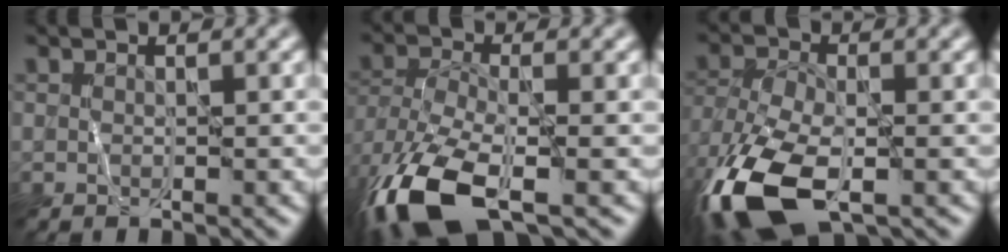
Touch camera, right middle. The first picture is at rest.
{"total": 9.7, "force": [-5.6, 3.8, 7.0], "torque": [-0.163, -0.025, -0.110]}
{"total": 11.3, "force": [-6.4, 4.9, 7.9], "torque": [-0.185, -0.030, -0.125]}